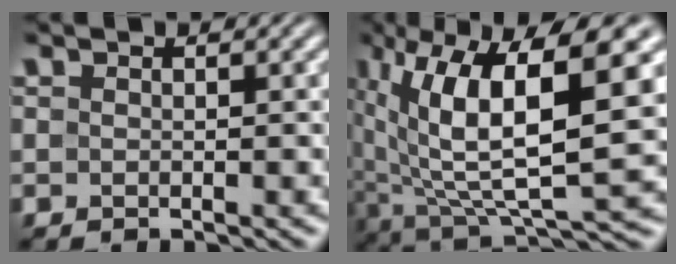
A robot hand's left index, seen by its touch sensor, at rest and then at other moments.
{"total": 13.4, "force": [3.7, 5.0, 11.9], "torque": [-0.222, 0.004, 0.070]}